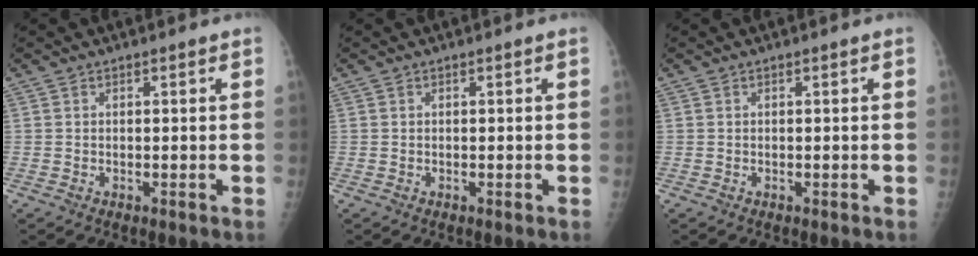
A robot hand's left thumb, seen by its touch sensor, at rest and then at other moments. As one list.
[{"total": 0.0}, {"total": 0.0}]